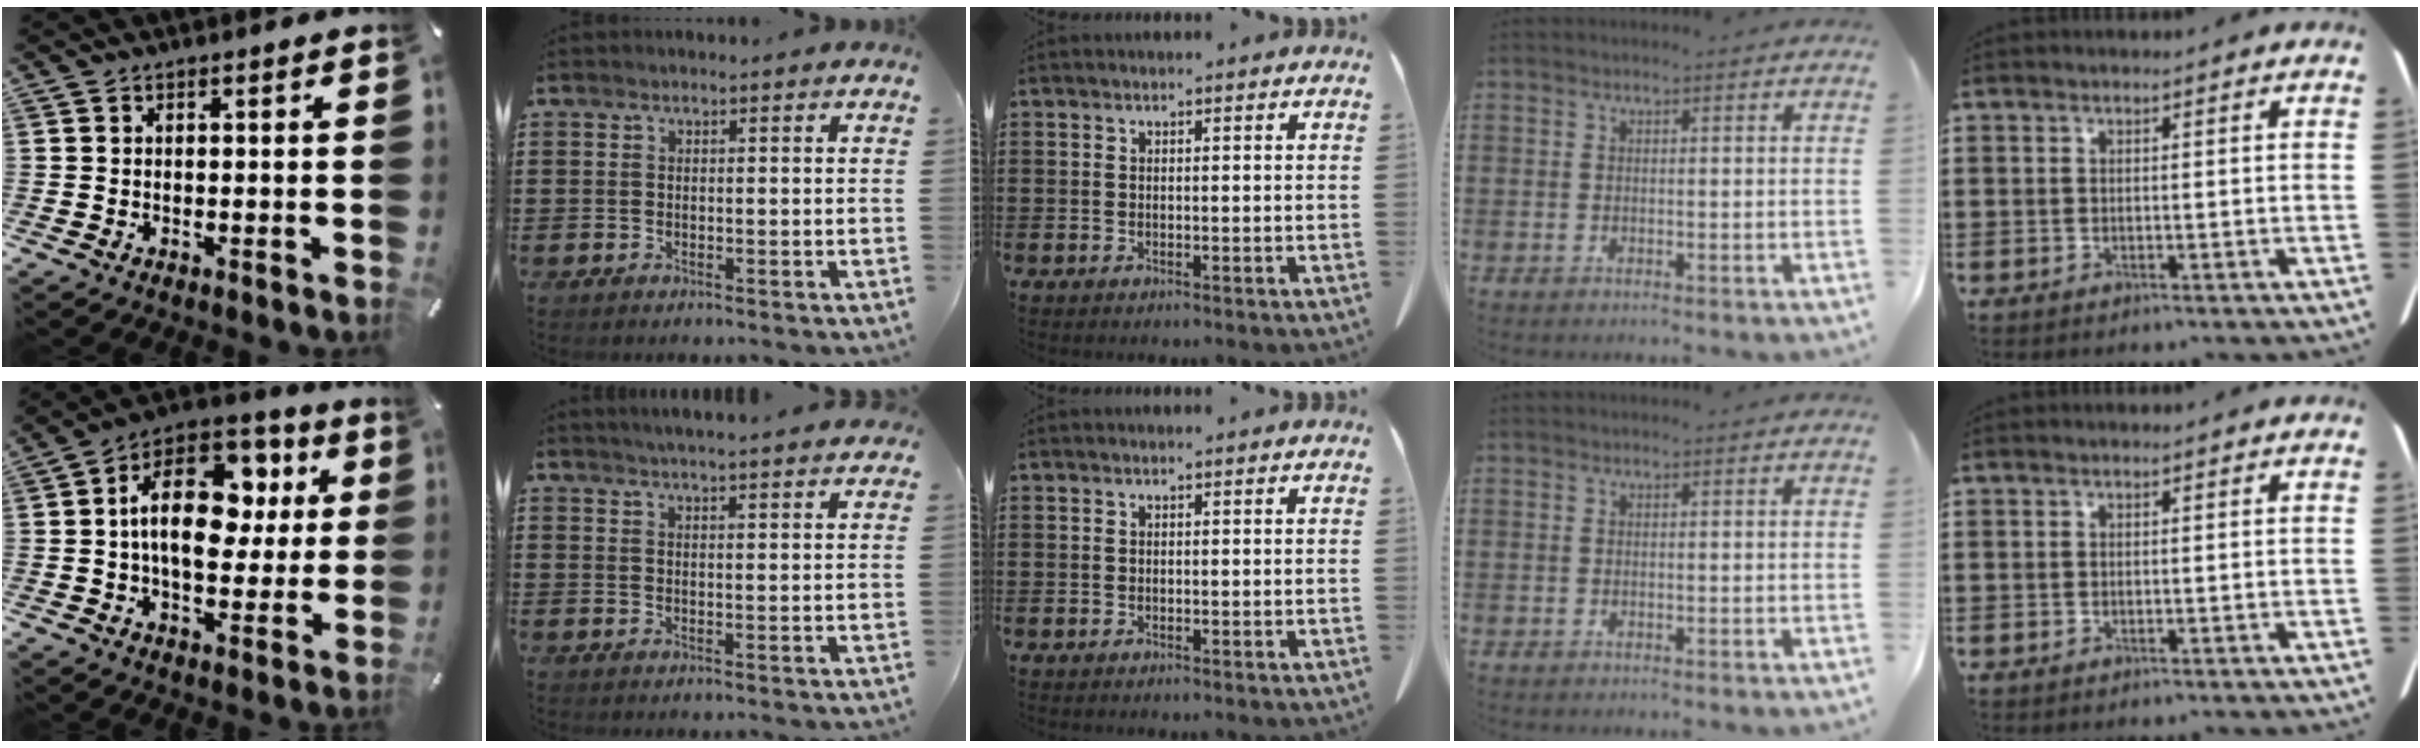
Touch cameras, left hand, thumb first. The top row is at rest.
{"thumb": {"total": 19.4, "force": [3.7, 12.7, 14.2], "torque": [-0.233, -0.007, 0.067]}, "index": {"total": 3.3, "force": [3.2, -0.7, 0.5], "torque": [-0.019, -0.013, 0.057]}}